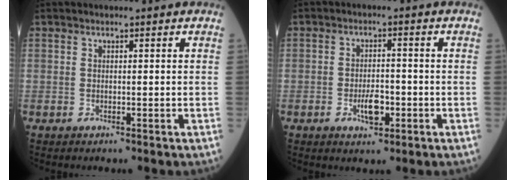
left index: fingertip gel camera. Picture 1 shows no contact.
{"total": 3.7, "force": [-1.4, 1.5, 3.1], "torque": [-0.053, 0.002, -0.021]}